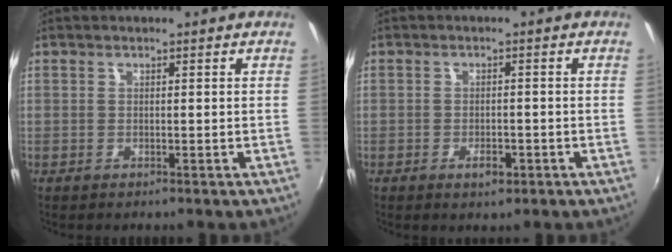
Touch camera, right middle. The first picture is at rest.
{"total": 2.7, "force": [-1.4, 1.4, 1.8], "torque": [-0.034, -0.004, -0.022]}